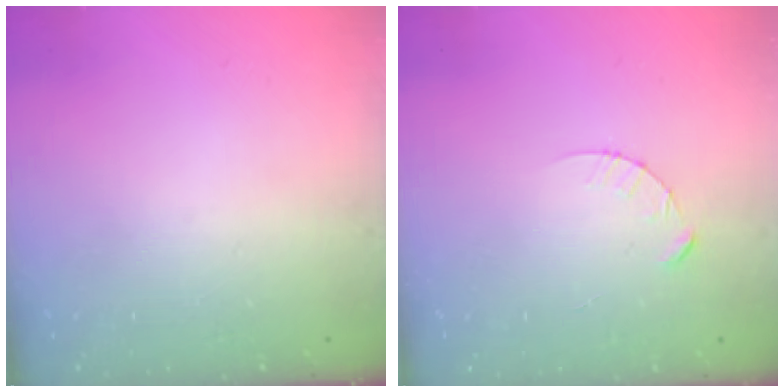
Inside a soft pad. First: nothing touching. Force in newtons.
{"total": 3.1, "press": 3.1, "slide": 0.3}